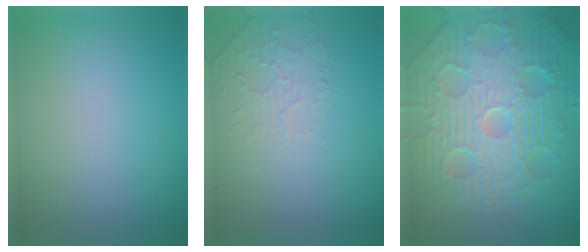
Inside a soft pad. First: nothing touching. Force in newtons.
{"total": 2.0, "press": 0.6, "slide": 1.9}
{"total": 11.2, "press": 7.4, "slide": 8.5}